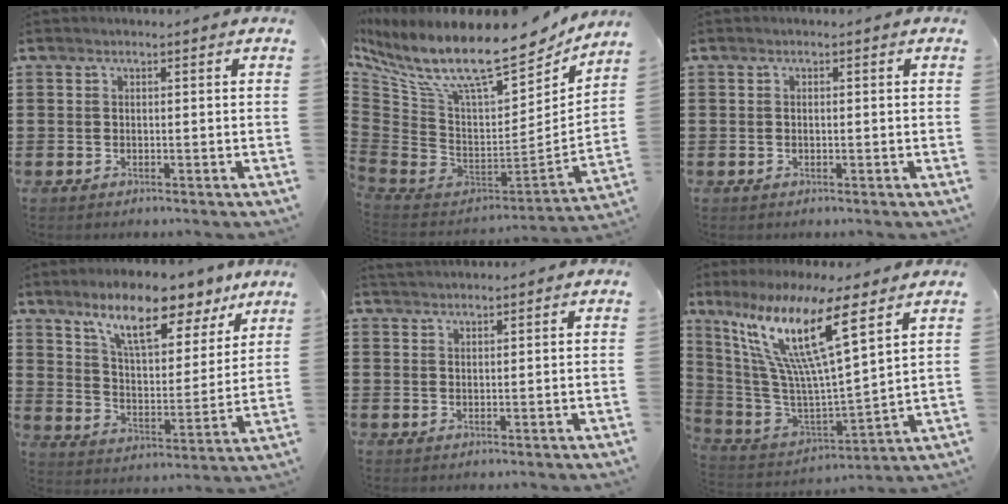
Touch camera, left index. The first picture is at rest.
{"total": 14.0, "force": [9.4, 3.5, 9.8], "torque": [-0.215, -0.073, 0.154]}
{"total": 0.5, "force": [-0.1, 0.2, 0.5], "torque": [-0.011, -0.002, -0.001]}
{"total": 11.2, "force": [8.6, 3.3, 6.4], "torque": [-0.123, -0.037, 0.147]}
{"total": 1.5, "force": [1.4, 0.1, 0.3], "torque": [-0.008, 0.001, 0.028]}
{"total": 15.5, "force": [8.6, 2.2, 12.7], "torque": [-0.292, -0.053, 0.134]}